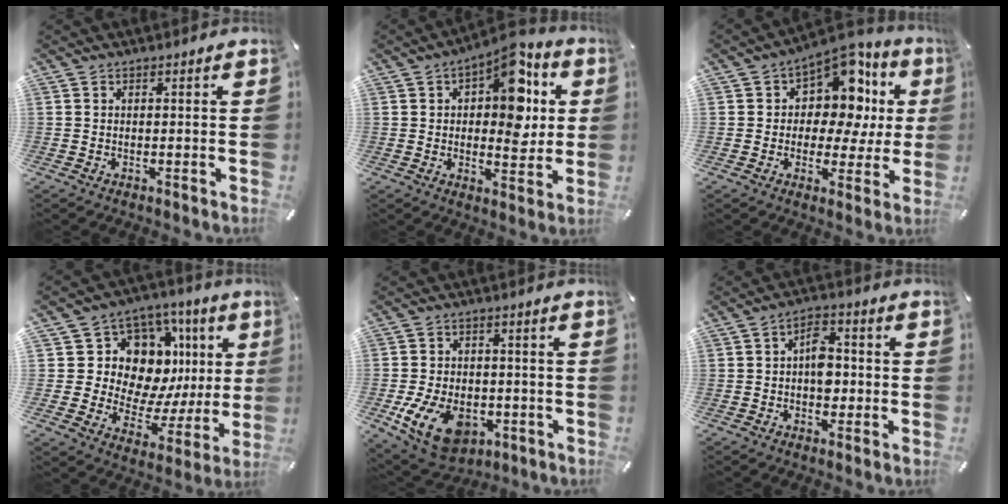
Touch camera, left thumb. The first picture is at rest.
{"total": 13.9, "force": [4.7, 8.0, 10.4], "torque": [-0.131, -0.027, 0.079]}
{"total": 12.6, "force": [5.7, 8.1, 7.8], "torque": [-0.105, -0.057, 0.097]}
{"total": 13.1, "force": [5.4, 10.4, 5.8], "torque": [-0.086, -0.072, 0.109]}
{"total": 13.3, "force": [-4.9, 8.9, 8.6], "torque": [-0.179, 0.020, -0.084]}
{"total": 6.3, "force": [-0.7, 4.2, 4.6], "torque": [-0.061, 0.006, -0.016]}